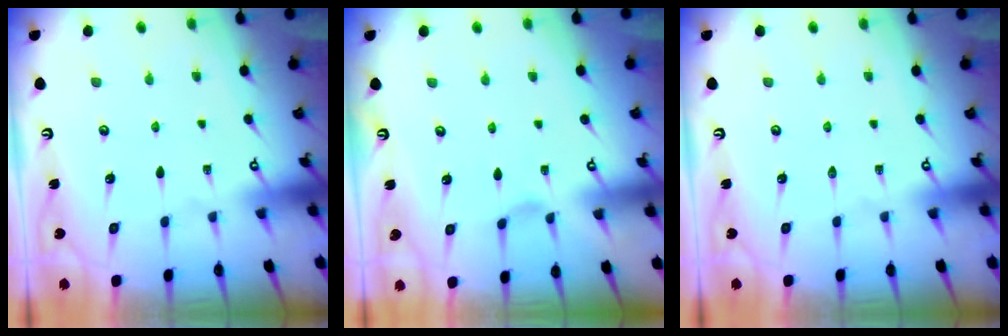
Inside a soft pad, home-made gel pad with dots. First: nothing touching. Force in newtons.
{"total": 0.6, "press": 0.5, "slide": 0.2}
{"total": 0.0}